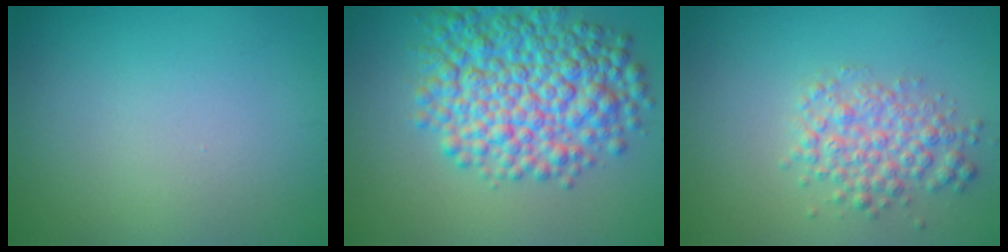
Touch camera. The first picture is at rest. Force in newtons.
{"total": 8.5, "press": 8.5, "slide": 0.1}
{"total": 3.4, "press": 3.4, "slide": 0.1}